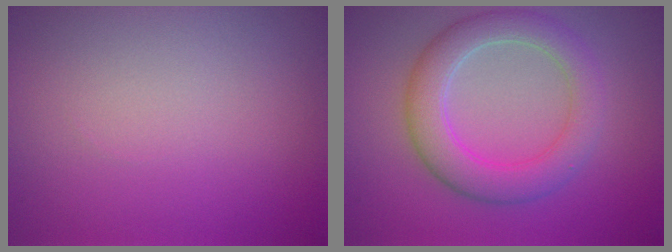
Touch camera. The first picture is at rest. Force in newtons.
{"total": 4.9, "press": 4.8, "slide": 0.4}